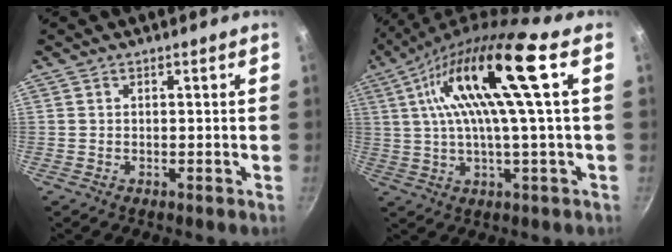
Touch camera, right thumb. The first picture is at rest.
{"total": 16.3, "force": [4.6, 1.5, 15.6], "torque": [-0.279, 0.000, 0.081]}